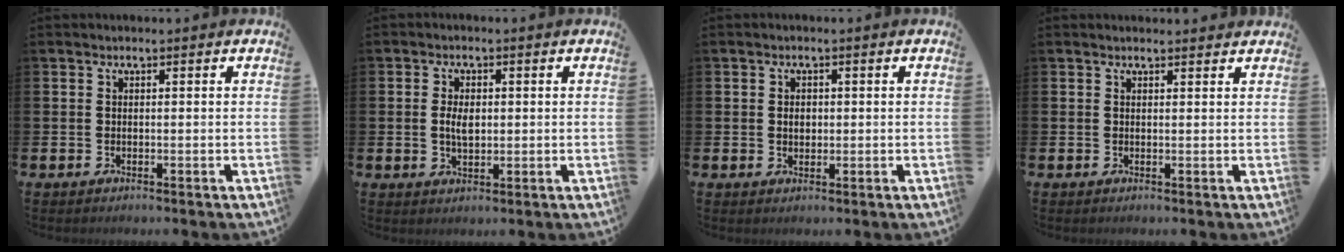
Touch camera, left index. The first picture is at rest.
{"total": 3.3, "force": [0.2, 1.9, 2.7], "torque": [-0.037, 0.002, -0.001]}
{"total": 1.7, "force": [0.1, 1.3, 1.1], "torque": [-0.006, 0.001, -0.003]}
{"total": 0.8, "force": [0.8, 0.2, 0.1], "torque": [0.006, -0.001, 0.013]}